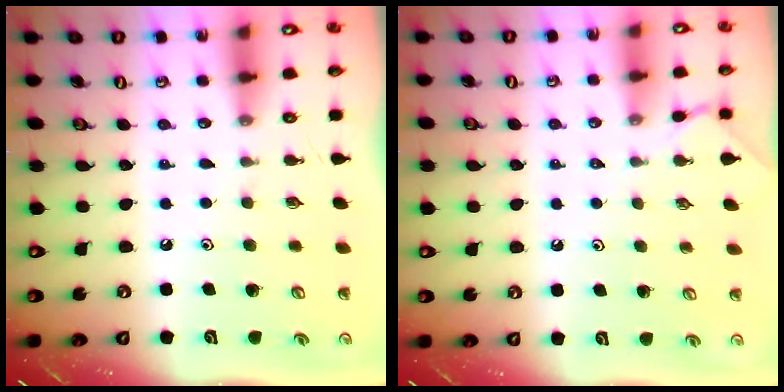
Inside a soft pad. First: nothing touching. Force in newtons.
{"total": 1.9, "press": 1.9, "slide": 0.4}